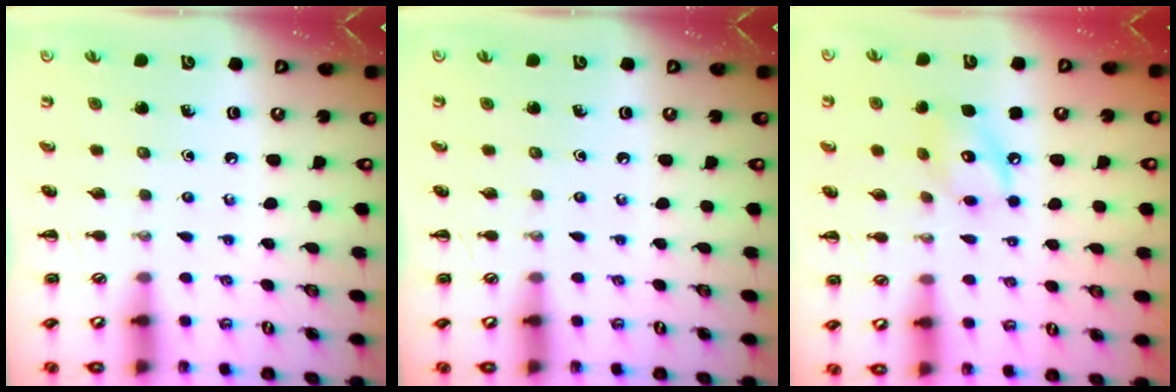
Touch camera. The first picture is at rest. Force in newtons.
{"total": 0.0}
{"total": 9.4, "press": 9.4, "slide": 0.4}